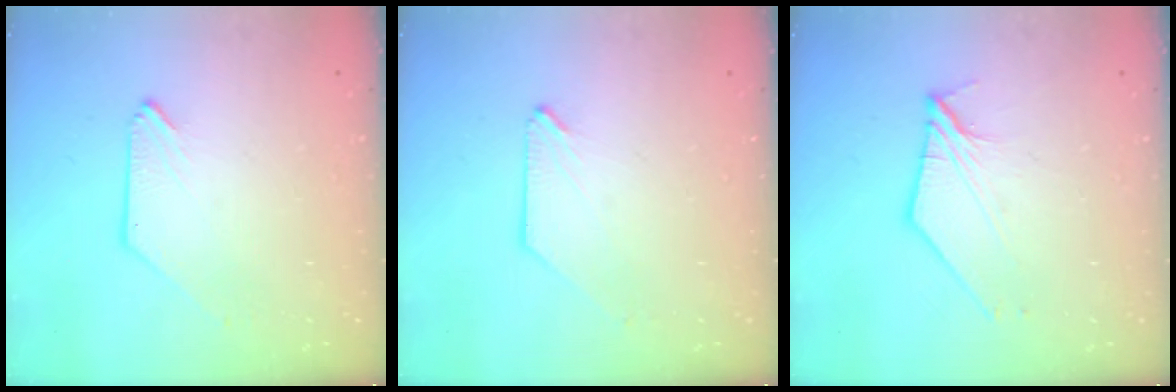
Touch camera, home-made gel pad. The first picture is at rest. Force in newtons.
{"total": 0.7, "press": 0.7, "slide": 0.1}
{"total": 7.5, "press": 7.3, "slide": 1.6}